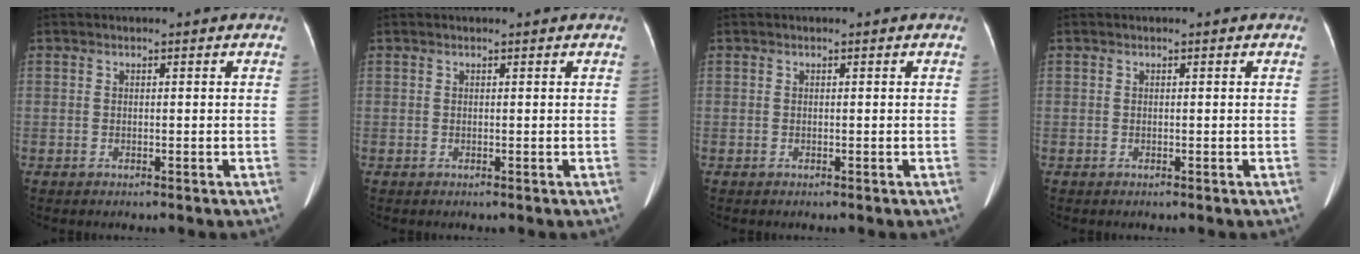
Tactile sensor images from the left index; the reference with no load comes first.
{"total": 0.0}
{"total": 0.0}
{"total": 0.0}